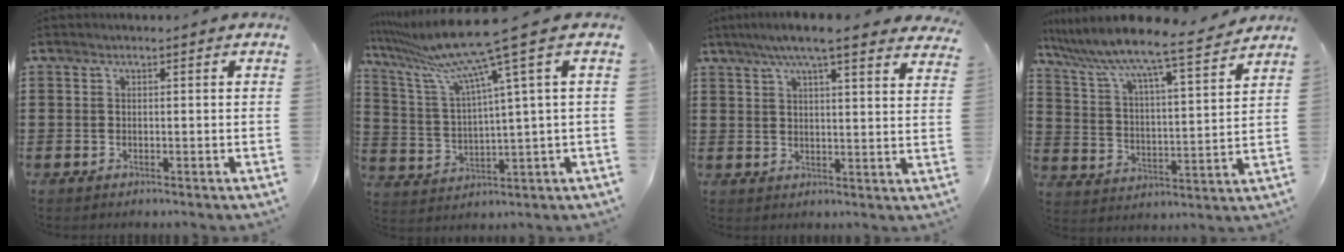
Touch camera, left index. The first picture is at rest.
{"total": 11.4, "force": [7.5, -0.5, 8.6], "torque": [-0.209, -0.044, 0.113]}
{"total": 6.8, "force": [5.5, 0.3, 4.0], "torque": [-0.091, -0.010, 0.096]}
{"total": 7.7, "force": [7.1, -0.3, 3.1], "torque": [-0.093, -0.053, 0.110]}